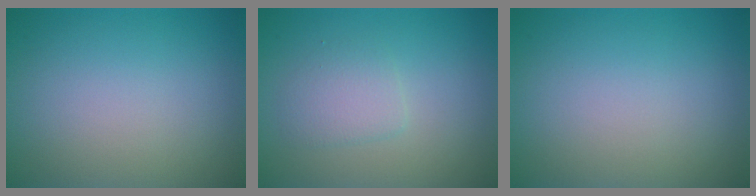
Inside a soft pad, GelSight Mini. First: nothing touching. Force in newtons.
{"total": 1.9, "press": 1.9, "slide": 0.1}
{"total": 0.0}